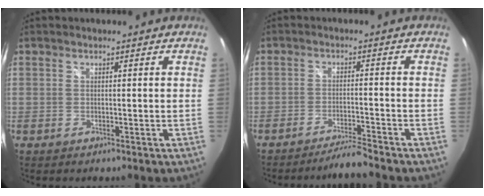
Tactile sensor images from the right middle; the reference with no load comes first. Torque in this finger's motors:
{"motor_torque": [-0.10, -0.29, 0.09, 0.00]}